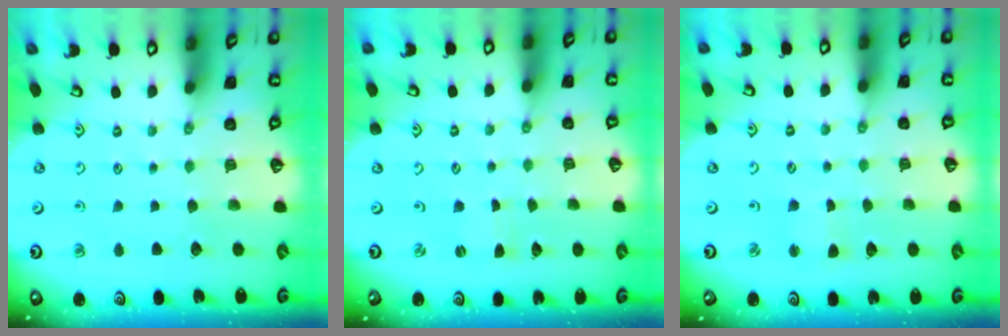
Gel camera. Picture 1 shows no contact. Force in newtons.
{"total": 0.0}
{"total": 2.1, "press": 2.1, "slide": 0.5}